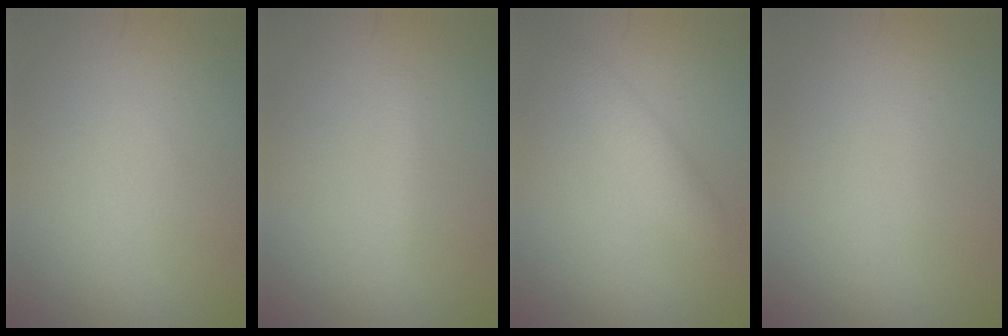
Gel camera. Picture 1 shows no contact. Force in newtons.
{"total": 1.1, "press": 1.1, "slide": 0.1}
{"total": 2.3, "press": 2.3, "slide": 0.1}
{"total": 0.0}